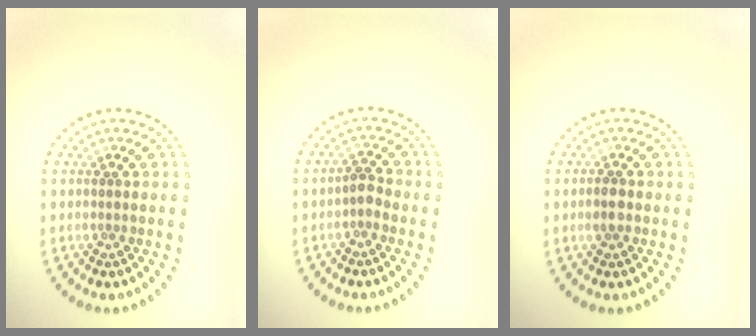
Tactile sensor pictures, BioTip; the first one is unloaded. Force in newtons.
{"total": 1.3, "press": 1.1, "slide": 0.7}
{"total": 1.4, "press": 1.4, "slide": 0.2}